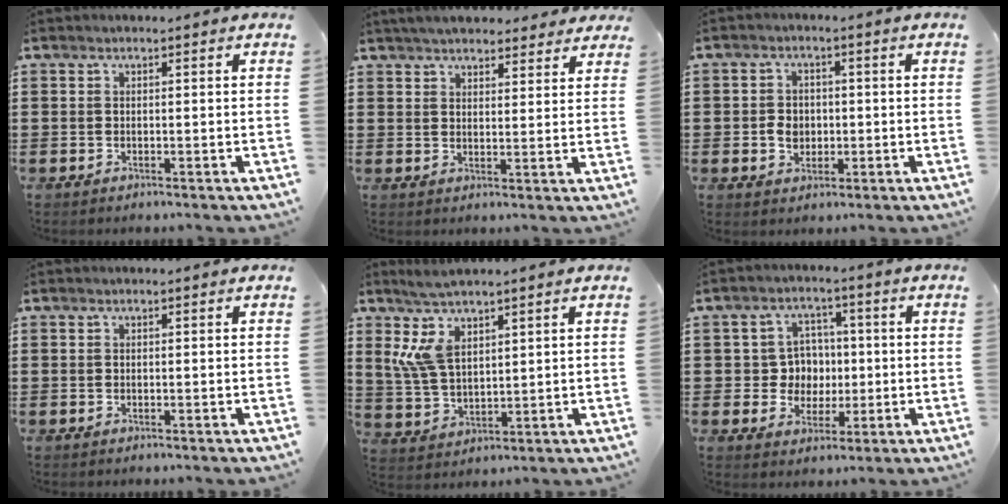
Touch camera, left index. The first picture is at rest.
{"total": 4.4, "force": [4.2, 0.8, 1.0], "torque": [-0.033, -0.007, 0.077]}
{"total": 3.6, "force": [-0.4, 2.9, 2.1], "torque": [-0.039, 0.003, -0.012]}
{"total": 0.0}
{"total": 7.6, "force": [4.2, 3.0, 5.5], "torque": [-0.132, -0.007, 0.073]}
{"total": 5.9, "force": [0.3, 5.6, 1.9], "torque": [-0.054, 0.015, 0.003]}